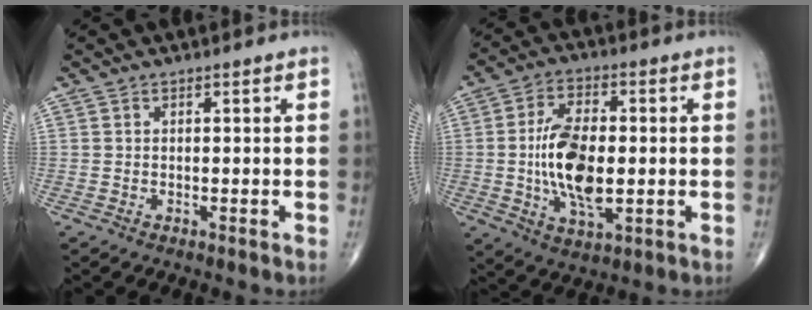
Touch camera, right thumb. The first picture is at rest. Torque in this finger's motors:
{"motor_torque": [2.33, 2.67, 1.58, -0.09, 0.22]}